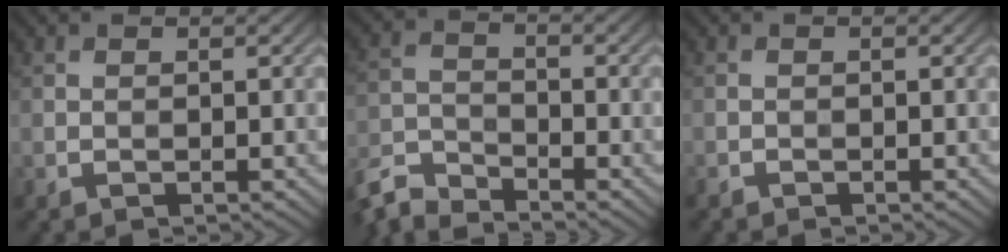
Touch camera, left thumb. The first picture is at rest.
{"total": 6.3, "force": [-5.8, 1.4, 2.0], "torque": [-0.048, -0.015, -0.133]}
{"total": 0.6, "force": [-0.6, 0.2, 0.0], "torque": [0.001, -0.004, -0.012]}